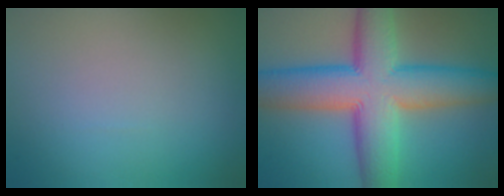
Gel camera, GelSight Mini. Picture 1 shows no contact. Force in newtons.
{"total": 11.8, "press": 11.8, "slide": 0.3}